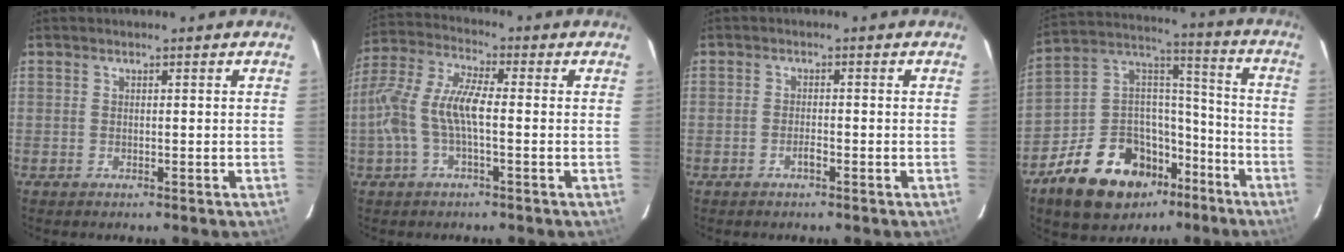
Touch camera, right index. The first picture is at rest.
{"total": 10.7, "force": [-1.5, 3.2, 10.1], "torque": [-0.221, 0.011, -0.031]}
{"total": 1.6, "force": [-1.0, 0.4, 1.1], "torque": [-0.026, 0.003, -0.020]}
{"total": 21.2, "force": [-12.5, 13.2, 10.9], "torque": [-0.232, 0.055, -0.187]}